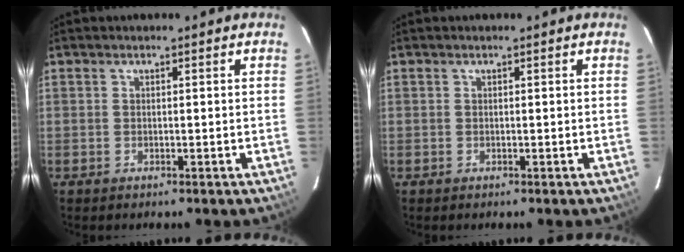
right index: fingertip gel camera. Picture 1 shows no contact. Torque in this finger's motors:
{"motor_torque": [0.02, 0.02, 0.00, 0.00]}